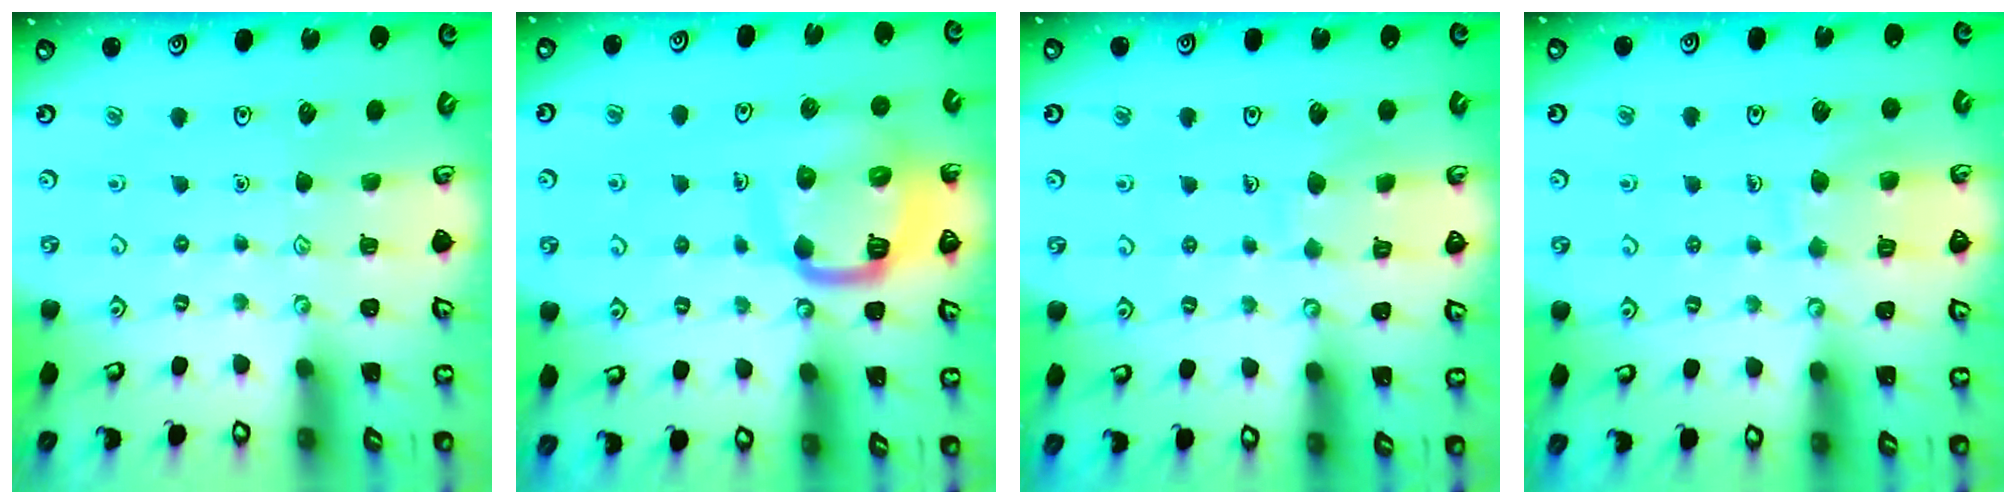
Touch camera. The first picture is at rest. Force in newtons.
{"total": 13.5, "press": 13.4, "slide": 1.5}
{"total": 6.1, "press": 6.1, "slide": 0.6}
{"total": 8.6, "press": 8.6, "slide": 0.7}